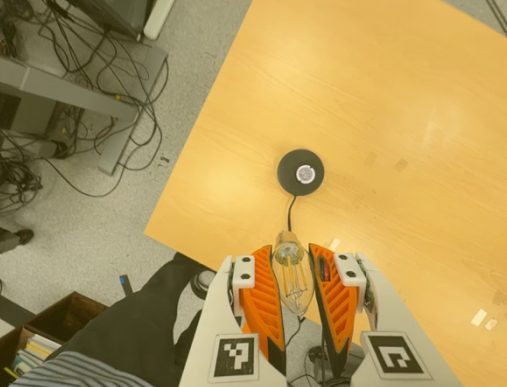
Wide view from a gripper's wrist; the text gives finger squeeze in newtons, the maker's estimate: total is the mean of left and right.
{"total": 22.3, "left": 24.8, "right": 19.7}